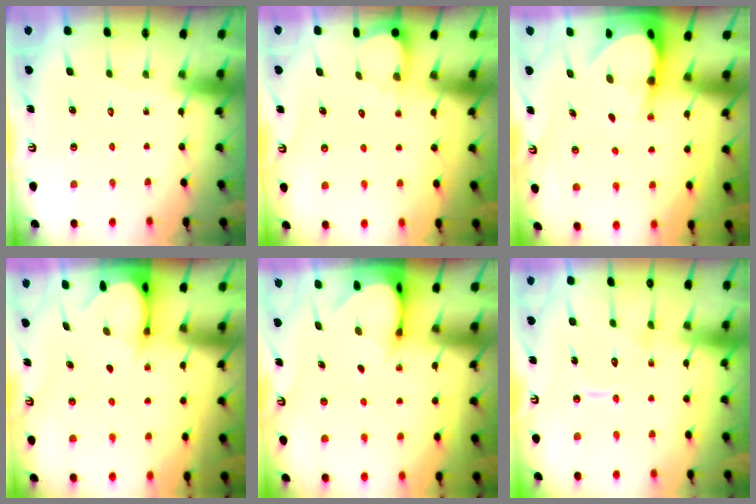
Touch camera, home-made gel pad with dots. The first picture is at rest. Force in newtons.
{"total": 1.9, "press": 1.9, "slide": 0.2}
{"total": 6.3, "press": 6.3, "slide": 0.5}
{"total": 3.5, "press": 3.5, "slide": 0.3}
{"total": 3.5, "press": 3.5, "slide": 0.2}
{"total": 11.5, "press": 11.4, "slide": 1.0}